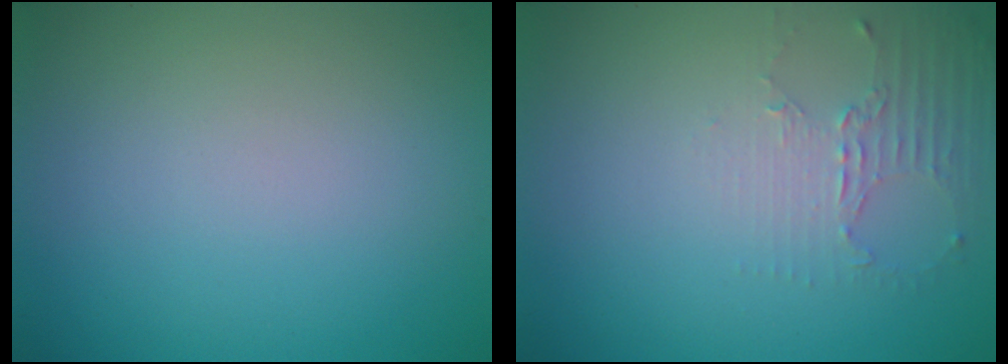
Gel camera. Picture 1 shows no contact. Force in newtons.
{"total": 2.0, "press": 1.5, "slide": 1.4}